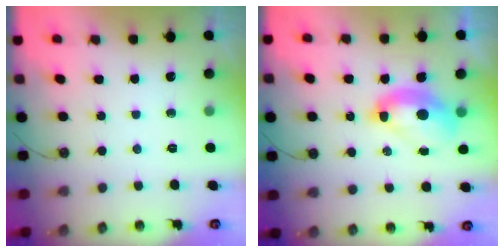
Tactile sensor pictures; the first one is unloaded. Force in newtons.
{"total": 5.3, "press": 5.2, "slide": 1.2}